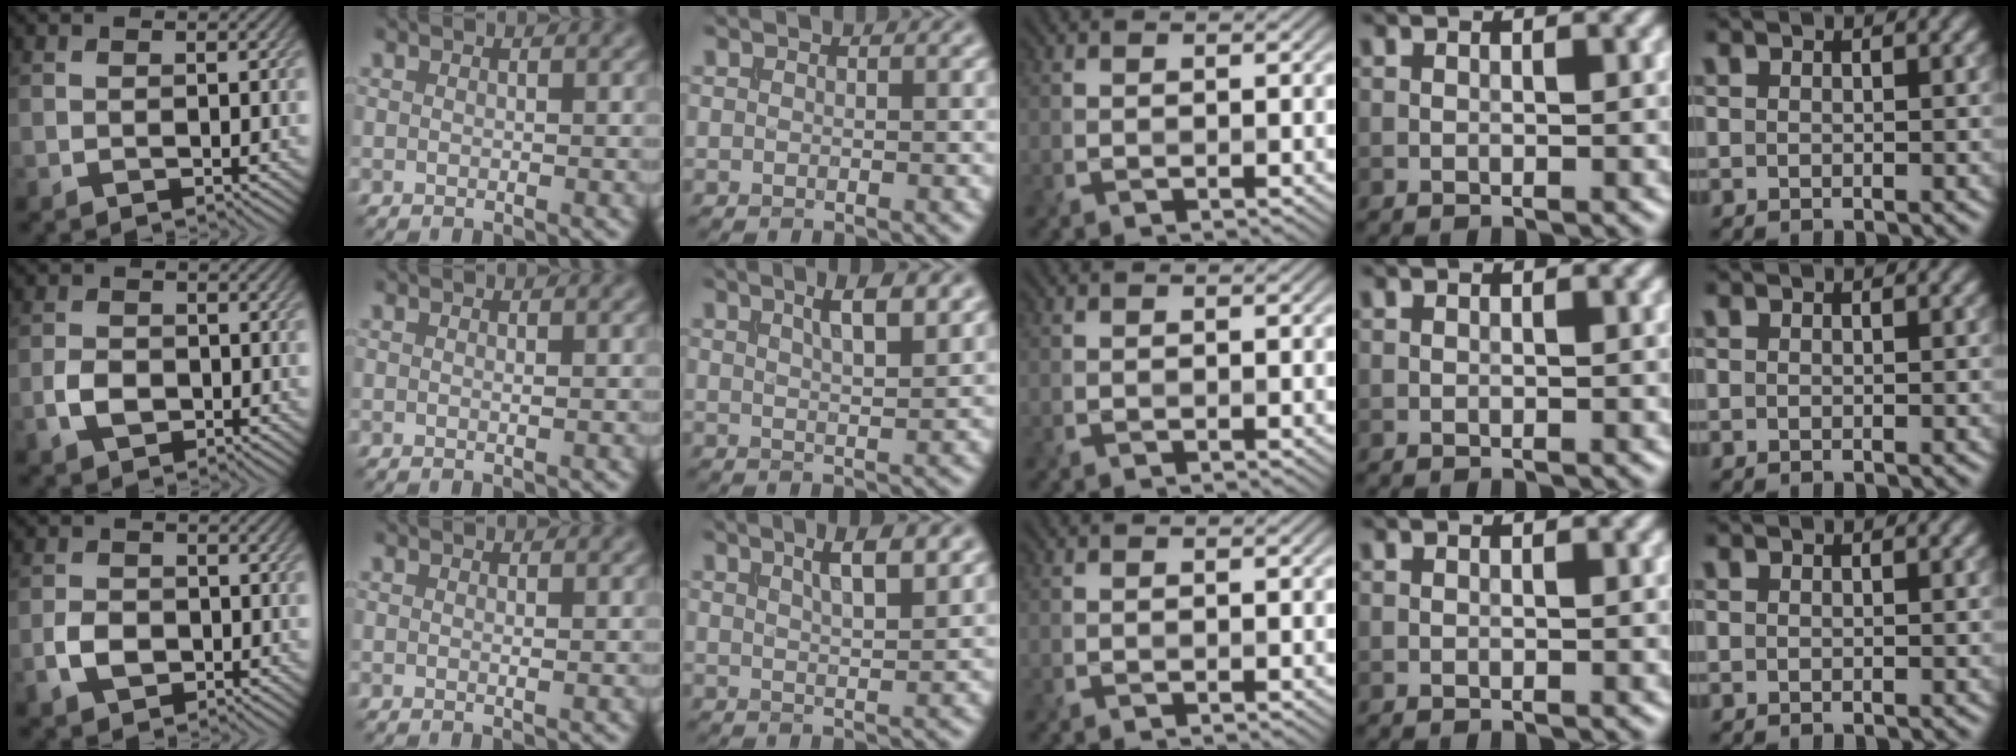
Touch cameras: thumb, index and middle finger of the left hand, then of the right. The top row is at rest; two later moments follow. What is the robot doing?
{"motion": "extract", "object": "file holder"}